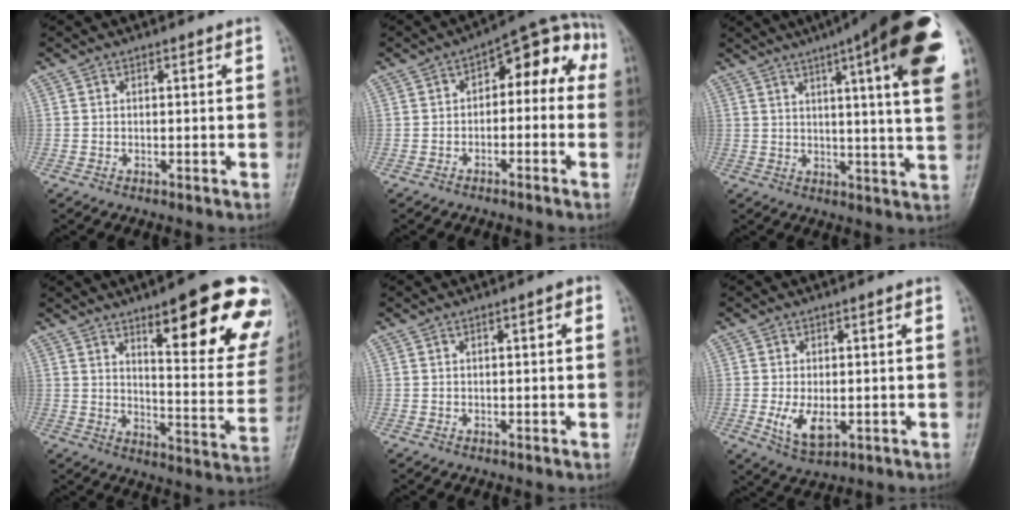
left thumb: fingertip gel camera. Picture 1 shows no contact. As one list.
[{"total": 10.0, "force": [0.3, 5.6, 8.3], "torque": [-0.065, 0.054, -0.010]}, {"total": 22.3, "force": [10.4, 3.7, 19.4], "torque": [-0.259, -0.017, 0.128]}, {"total": 21.6, "force": [11.3, 5.6, 17.5], "torque": [-0.189, -0.051, 0.157]}, {"total": 1.6, "force": [0.2, 0.4, 1.5], "torque": [-0.024, 0.005, 0.002]}, {"total": 6.7, "force": [-1.4, 3.4, 5.7], "torque": [-0.102, -0.002, -0.016]}]